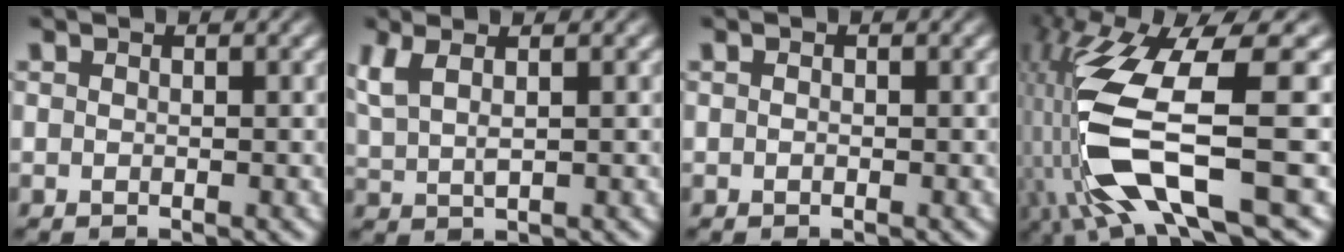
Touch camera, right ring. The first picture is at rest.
{"total": 3.2, "force": [1.4, 1.6, 2.4], "torque": [-0.062, -0.003, 0.034]}
{"total": 0.0}
{"total": 13.8, "force": [-0.9, 7.4, 11.6], "torque": [-0.262, -0.033, 0.001]}